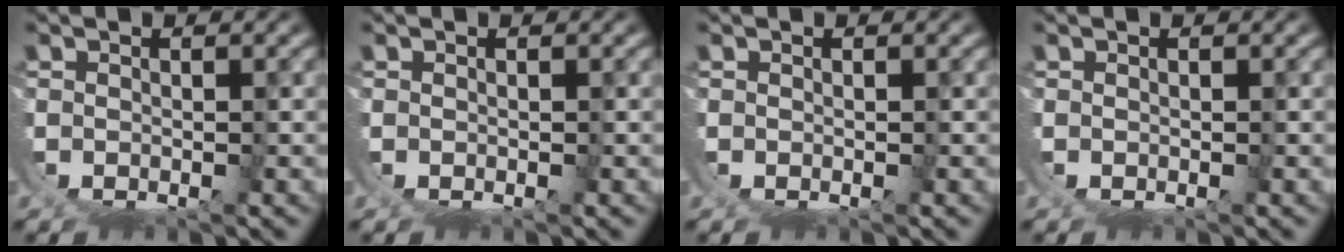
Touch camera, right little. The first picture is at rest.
{"total": 0.0}
{"total": 0.0}
{"total": 0.0}